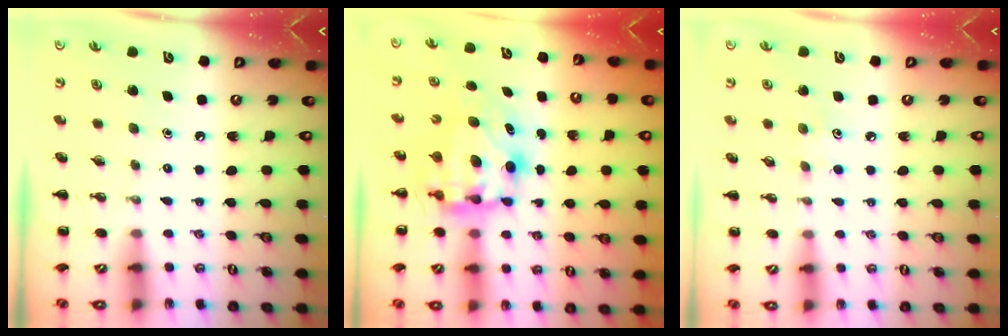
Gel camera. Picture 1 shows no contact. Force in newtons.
{"total": 7.7, "press": 7.5, "slide": 1.6}
{"total": 2.8, "press": 2.7, "slide": 0.7}